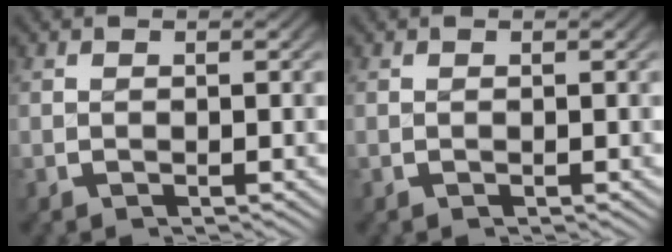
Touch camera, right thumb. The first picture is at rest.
{"total": 0.0}